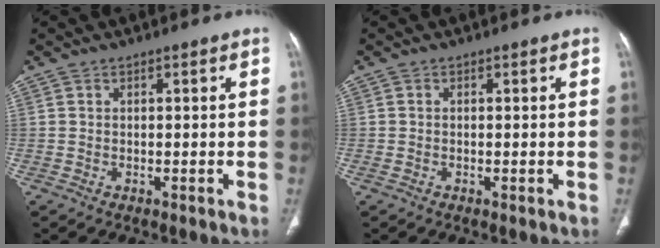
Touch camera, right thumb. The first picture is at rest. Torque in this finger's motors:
{"motor_torque": [0.45, 0.30, -0.33, 0.00, 0.11]}